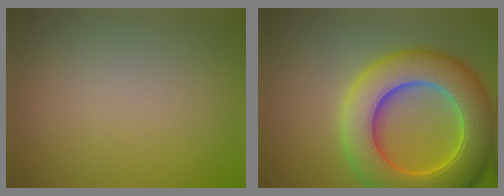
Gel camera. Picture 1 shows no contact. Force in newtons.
{"total": 10.8, "press": 10.8, "slide": 0.2}